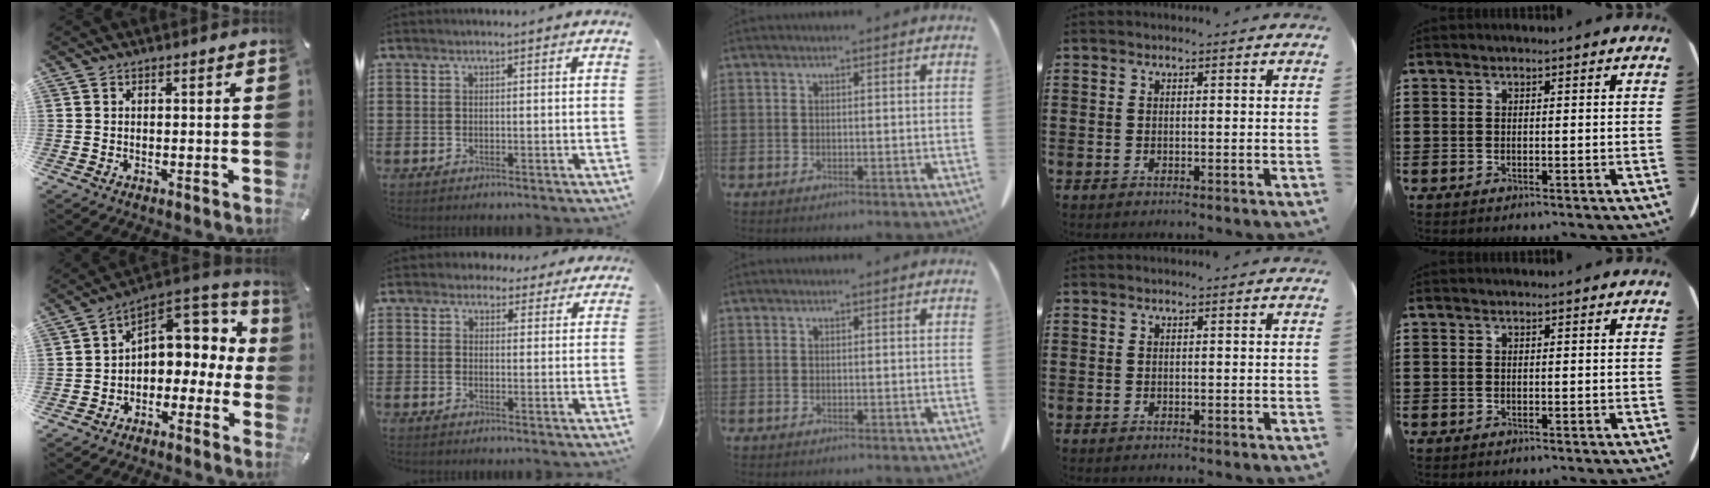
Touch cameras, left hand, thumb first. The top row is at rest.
{"thumb": {"total": 9.1, "force": [3.4, 6.7, 5.1], "torque": [-0.071, -0.029, 0.062]}, "index": {"total": 3.0, "force": [2.4, 1.7, 0.7], "torque": [-0.016, 0.002, 0.044]}}